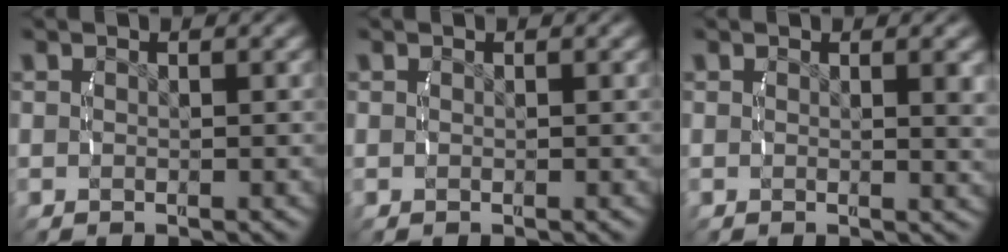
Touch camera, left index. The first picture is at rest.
{"total": 0.0}
{"total": 1.4, "force": [0.5, 0.0, 1.3], "torque": [-0.017, -0.007, 0.009]}